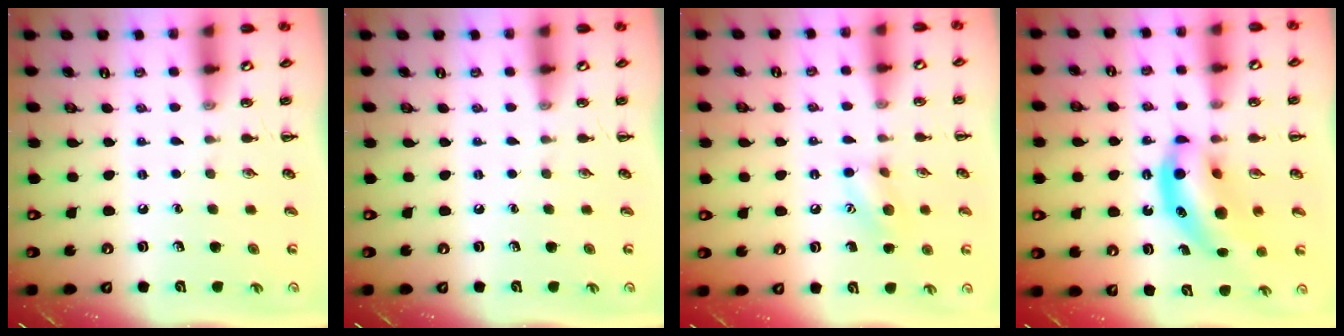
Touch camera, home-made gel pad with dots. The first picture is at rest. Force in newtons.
{"total": 0.0}
{"total": 8.9, "press": 8.9, "slide": 0.5}
{"total": 12.0, "press": 11.7, "slide": 2.9}